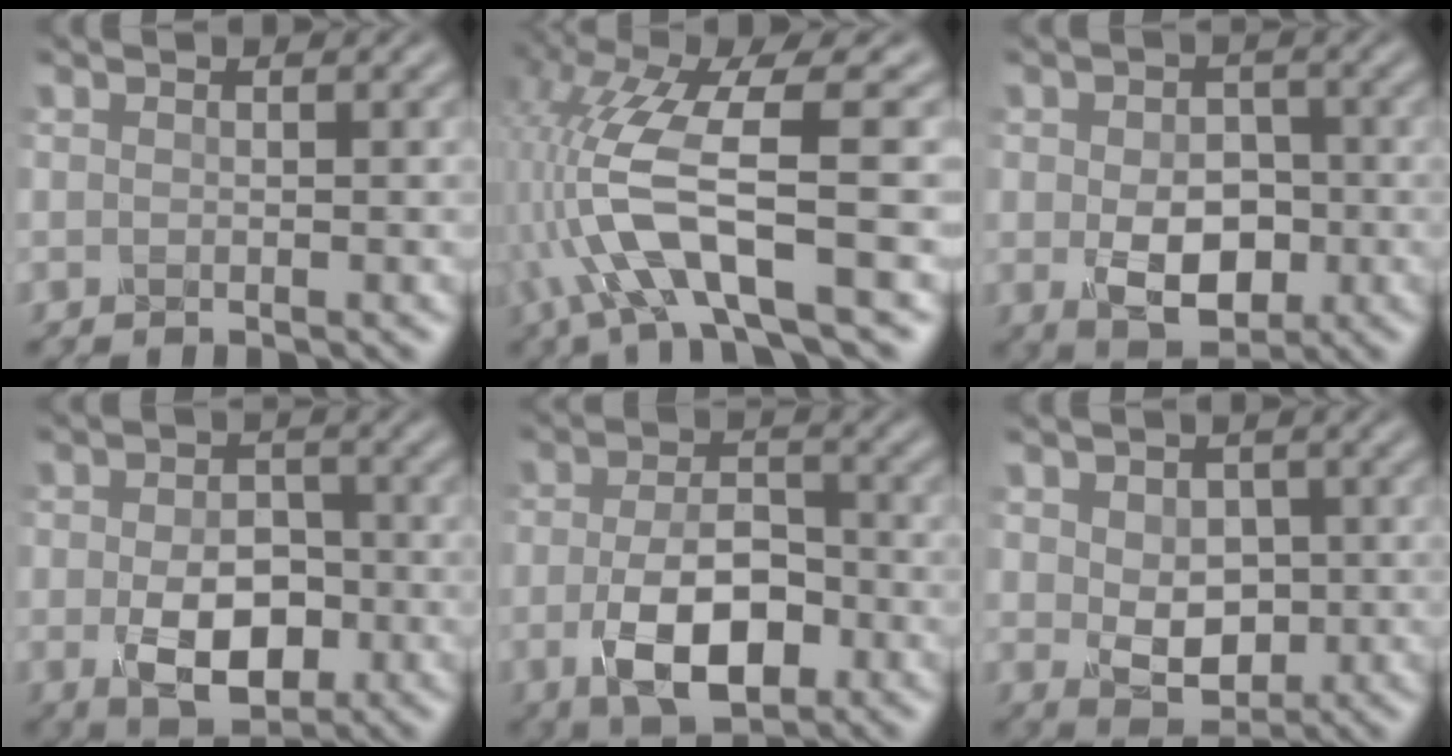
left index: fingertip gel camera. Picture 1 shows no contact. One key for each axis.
{"total": 9.7, "fx": -2.9, "fy": 2.6, "fz": 8.9, "tx": -0.199, "ty": 0.010, "tz": -0.052}
{"total": 4.9, "fx": -1.2, "fy": 3.5, "fz": 3.2, "tx": -0.069, "ty": -0.012, "tz": -0.016}
{"total": 5.2, "fx": -1.5, "fy": 3.5, "fz": 3.6, "tx": -0.076, "ty": -0.009, "tz": -0.025}
{"total": 6.2, "fx": -2.3, "fy": 3.3, "fz": 4.7, "tx": -0.104, "ty": -0.005, "tz": -0.042}
{"total": 3.9, "fx": 0.1, "fy": 3.0, "fz": 2.5, "tx": -0.057, "ty": -0.014, "tz": 0.005}